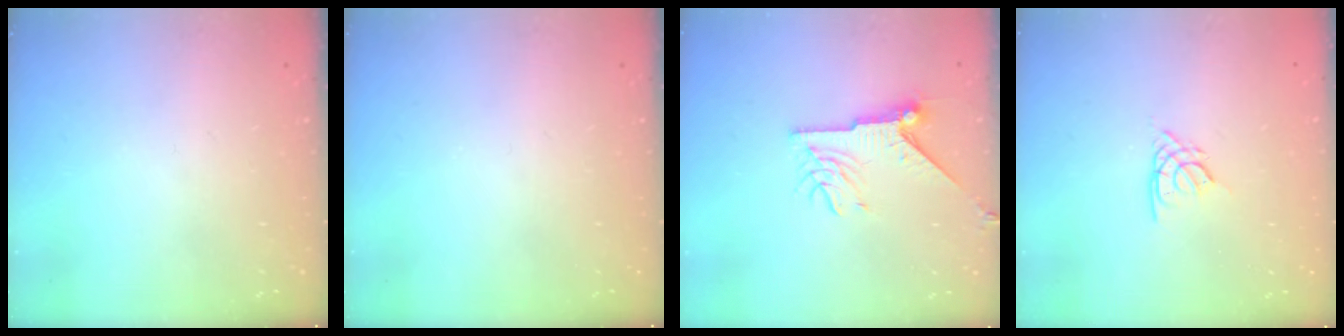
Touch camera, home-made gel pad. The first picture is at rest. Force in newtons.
{"total": 0.0}
{"total": 8.8, "press": 8.8, "slide": 0.1}
{"total": 2.2, "press": 2.1, "slide": 0.5}